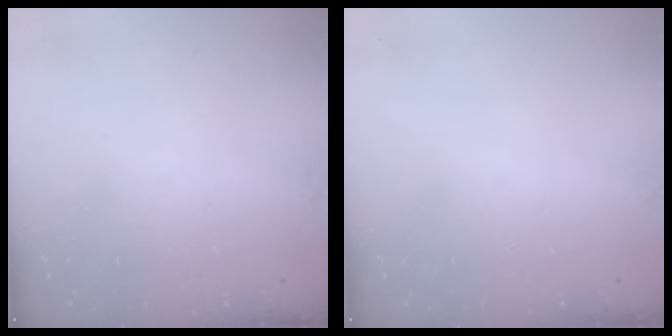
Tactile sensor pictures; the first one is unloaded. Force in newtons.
{"total": 0.0}